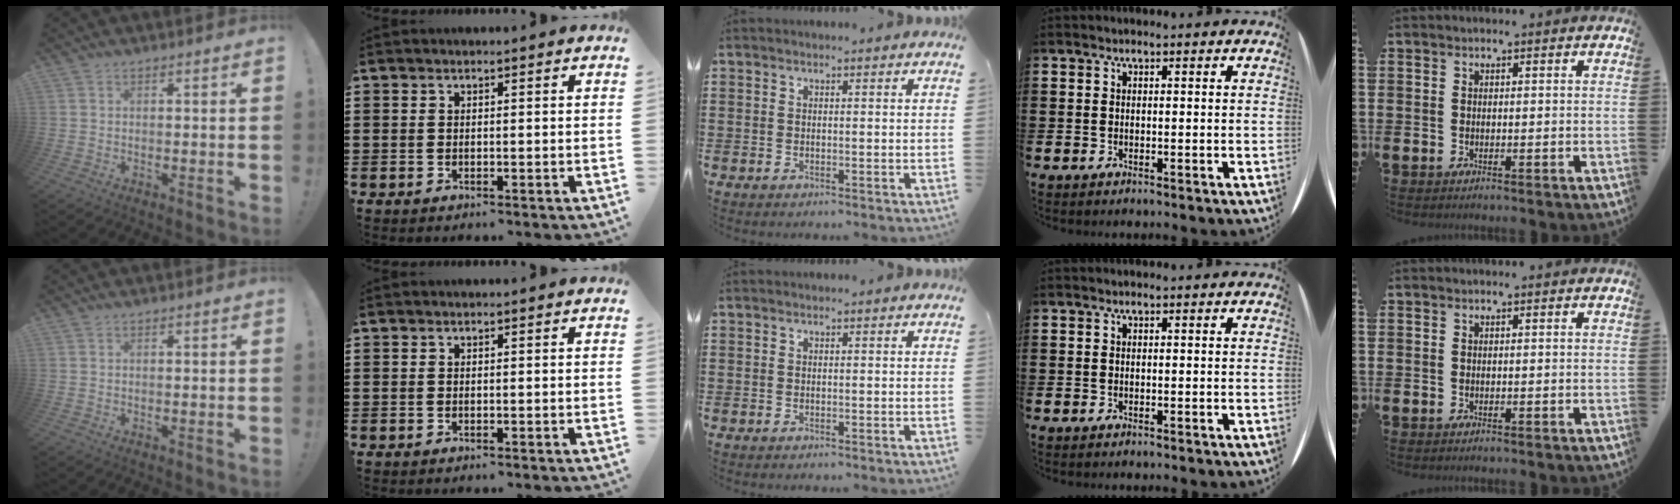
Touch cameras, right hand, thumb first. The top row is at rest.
{}